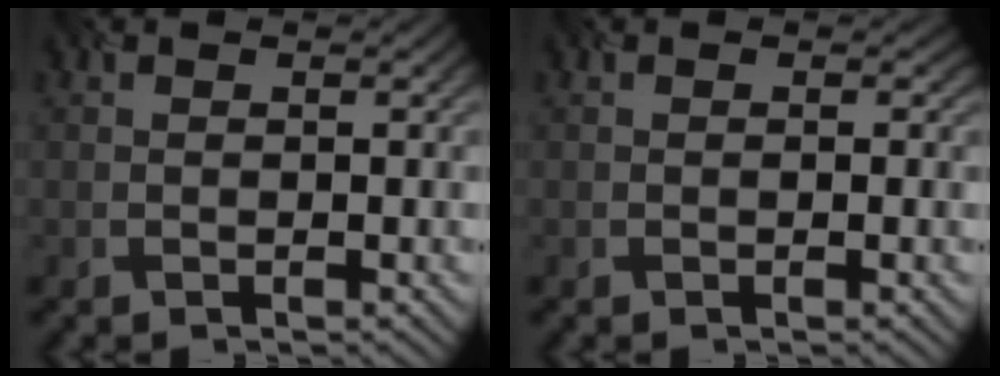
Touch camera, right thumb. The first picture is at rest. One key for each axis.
{"total": 0.6, "fx": -0.2, "fy": -0.1, "fz": -0.5, "tx": 0.008, "ty": 0.000, "tz": 0.003}